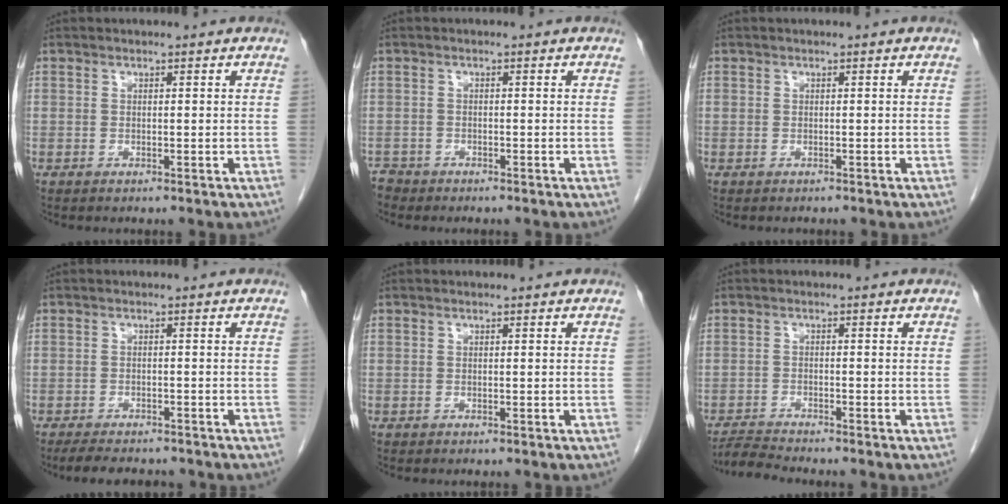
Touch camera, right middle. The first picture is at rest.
{"total": 2.0, "force": [-1.9, 0.7, -0.3], "torque": [-0.002, -0.004, -0.037]}
{"total": 0.6, "force": [-0.3, 0.5, 0.1], "torque": [-0.008, 0.001, -0.007]}
{"total": 7.4, "force": [-6.4, 2.2, 3.0], "torque": [-0.047, -0.007, -0.089]}
{"total": 0.0}
{"total": 3.2, "force": [-3.1, -1.1, 0.0], "torque": [-0.009, -0.022, -0.058]}